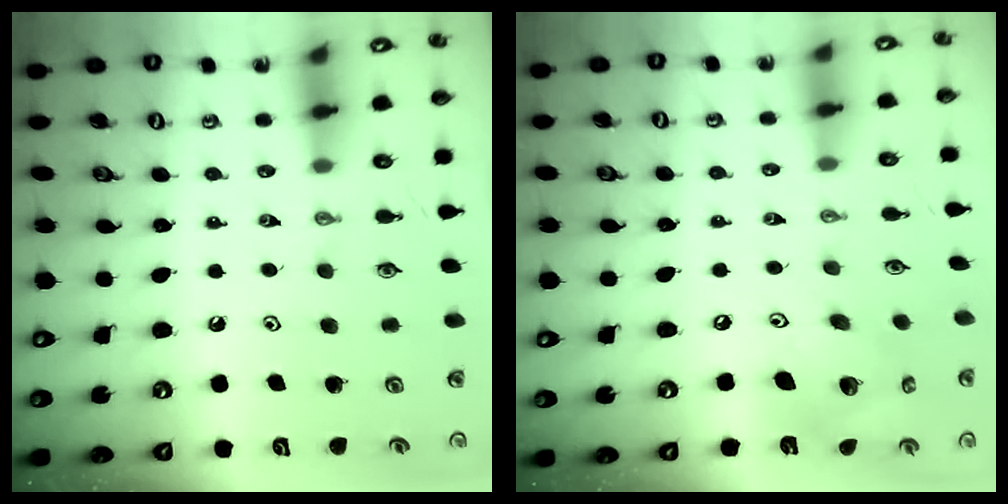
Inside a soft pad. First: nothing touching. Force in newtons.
{"total": 13.6, "press": 13.5, "slide": 1.4}